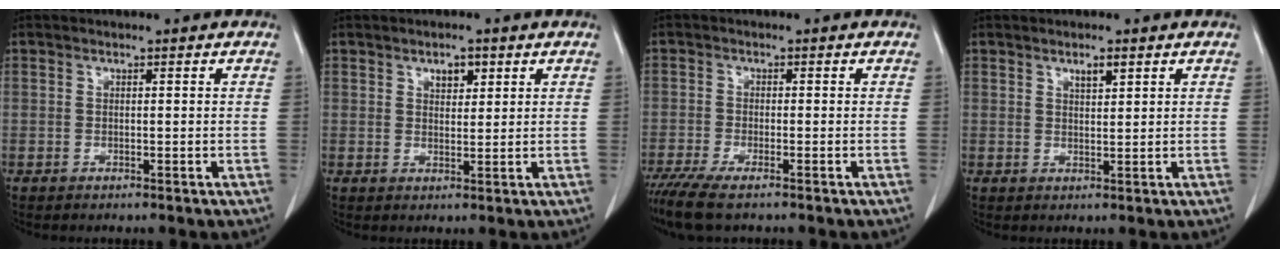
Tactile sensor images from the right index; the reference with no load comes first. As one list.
[{"total": 2.8, "force": [1.6, 1.4, 1.8], "torque": [-0.025, -0.003, 0.027]}, {"total": 5.9, "force": [-4.4, 0.7, 3.8], "torque": [-0.067, -0.015, -0.079]}, {"total": 2.1, "force": [1.4, 0.6, 1.4], "torque": [-0.025, -0.003, 0.025]}]